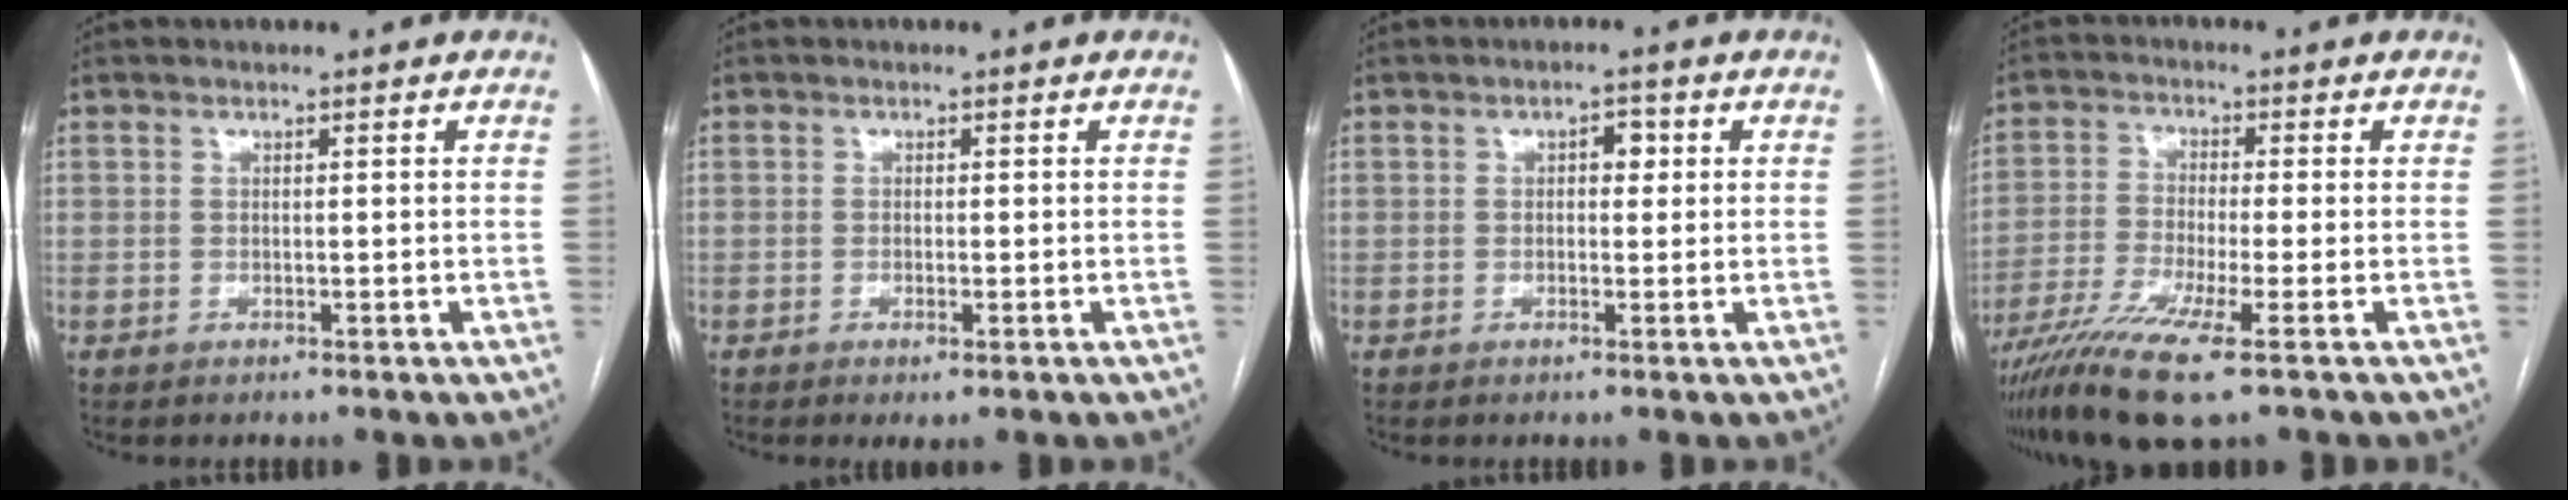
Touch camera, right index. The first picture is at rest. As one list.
[{"total": 1.6, "force": [-0.7, 0.2, 1.4], "torque": [-0.022, -0.003, -0.009]}, {"total": 2.4, "force": [0.6, 1.3, 1.9], "torque": [-0.026, 0.012, 0.007]}, {"total": 10.9, "force": [-6.8, 0.1, 8.5], "torque": [-0.168, -0.024, -0.123]}]